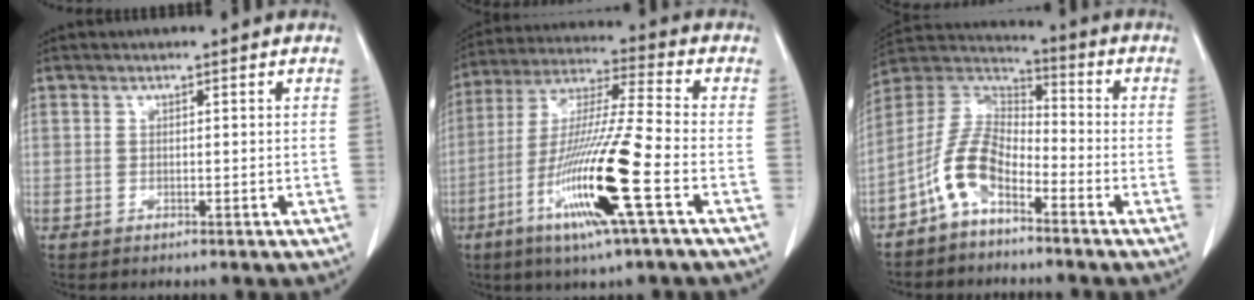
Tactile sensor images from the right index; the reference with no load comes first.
{"total": 16.5, "force": [-6.1, -0.5, 15.4], "torque": [-0.307, -0.021, -0.116]}
{"total": 8.7, "force": [-4.8, 3.7, 6.3], "torque": [-0.147, 0.022, -0.101]}